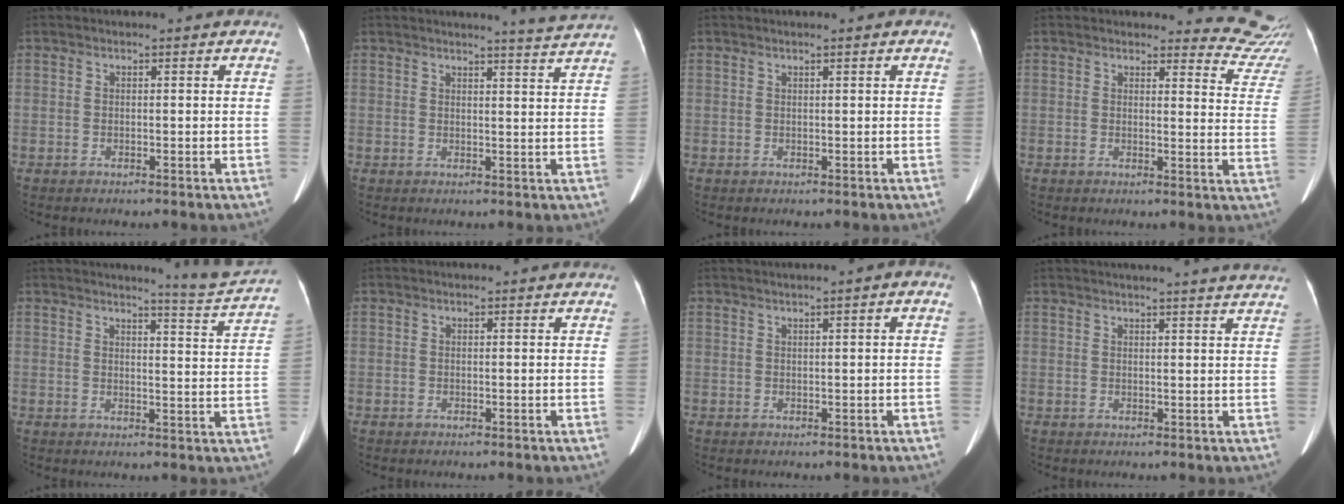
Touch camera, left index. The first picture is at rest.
{"total": 4.5, "force": [4.1, -1.6, 0.8], "torque": [-0.019, -0.038, 0.037]}
{"total": 0.6, "force": [0.1, -0.3, 0.5], "torque": [-0.012, -0.013, 0.007]}
{"total": 10.8, "force": [10.7, 1.1, -0.4], "torque": [0.045, -0.118, 0.072]}
{"total": 6.4, "force": [6.2, -1.7, 0.5], "torque": [-0.025, -0.063, 0.071]}
{"total": 1.8, "force": [1.7, 0.0, 0.6], "torque": [-0.006, -0.006, 0.013]}
{"total": 1.6, "force": [0.3, -0.3, 1.5], "torque": [-0.027, -0.012, 0.006]}
{"total": 14.2, "force": [13.2, -0.4, 5.3], "torque": [-0.077, -0.028, 0.146]}